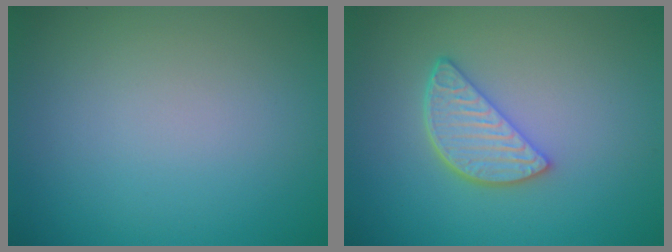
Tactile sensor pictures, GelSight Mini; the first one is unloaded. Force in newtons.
{"total": 3.7, "press": 3.0, "slide": 2.1}